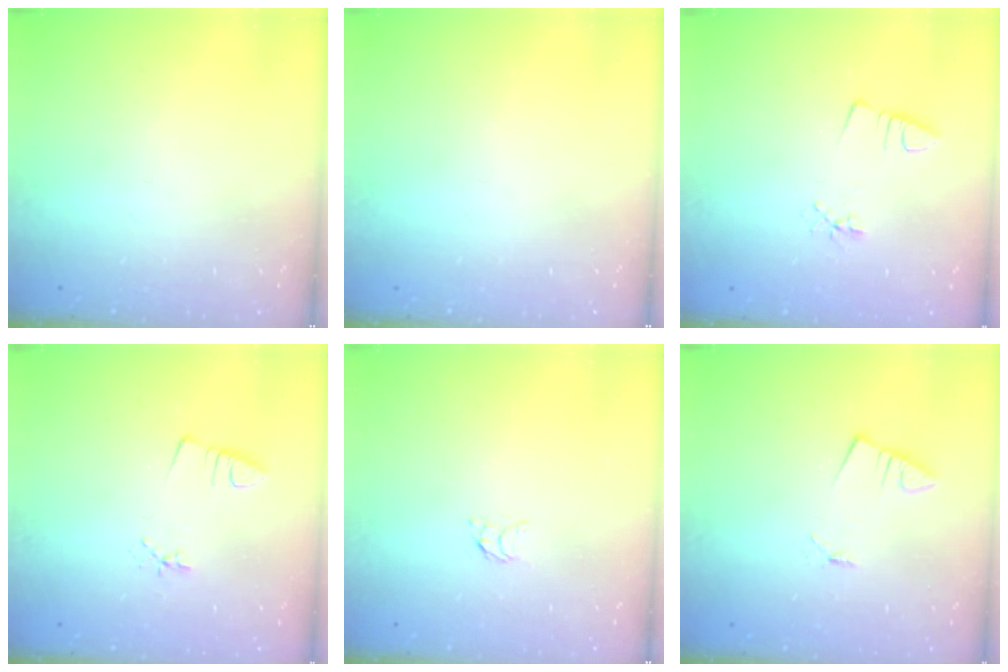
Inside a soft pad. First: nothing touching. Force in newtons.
{"total": 0.0}
{"total": 2.2, "press": 1.7, "slide": 1.4}
{"total": 2.2, "press": 1.7, "slide": 1.4}
{"total": 2.8, "press": 2.8, "slide": 0.3}
{"total": 1.3, "press": 1.2, "slide": 0.1}